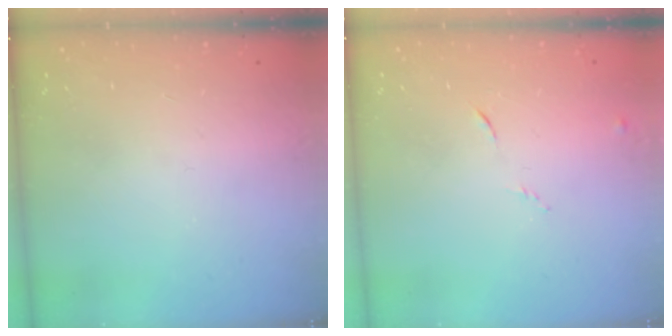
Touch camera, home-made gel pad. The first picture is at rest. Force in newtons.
{"total": 5.2, "press": 5.1, "slide": 0.6}